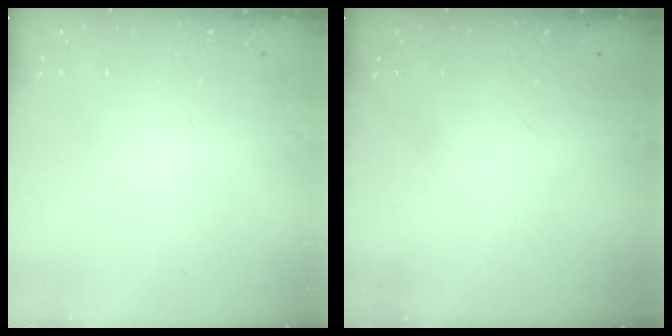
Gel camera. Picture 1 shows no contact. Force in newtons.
{"total": 0.0}